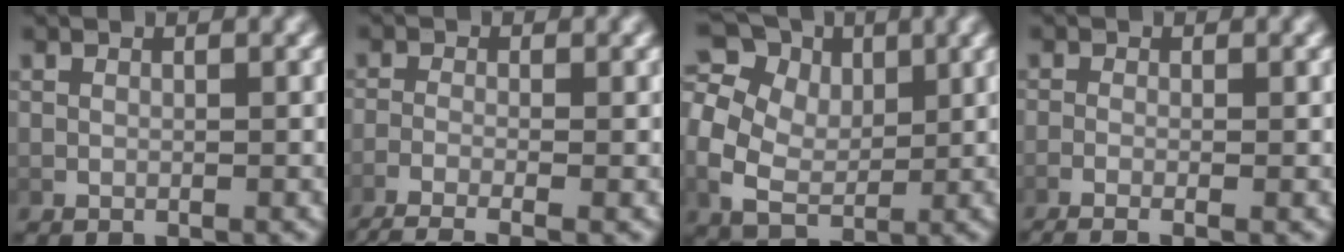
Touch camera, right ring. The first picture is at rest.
{"total": 6.3, "force": [-4.8, 1.9, 3.6], "torque": [-0.067, -0.024, -0.064]}
{"total": 11.4, "force": [3.0, 9.1, 6.2], "torque": [-0.126, -0.006, 0.046]}
{"total": 2.8, "force": [-2.1, 0.6, 1.8], "torque": [-0.043, -0.011, -0.031]}